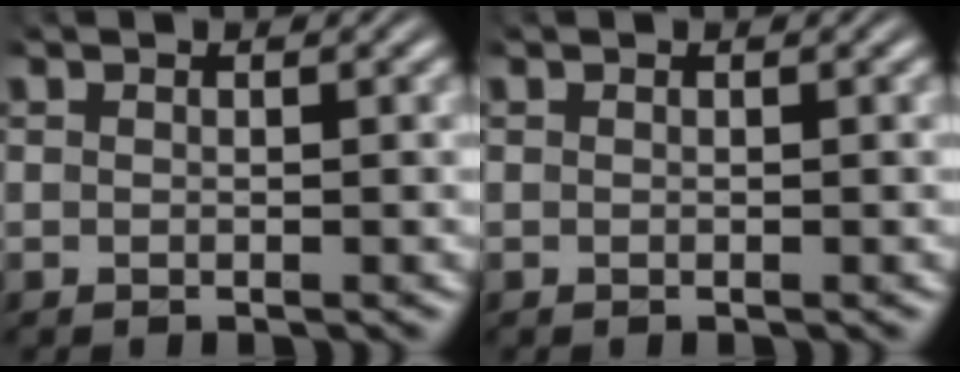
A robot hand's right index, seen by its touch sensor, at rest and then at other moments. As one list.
[{"total": 0.0}]